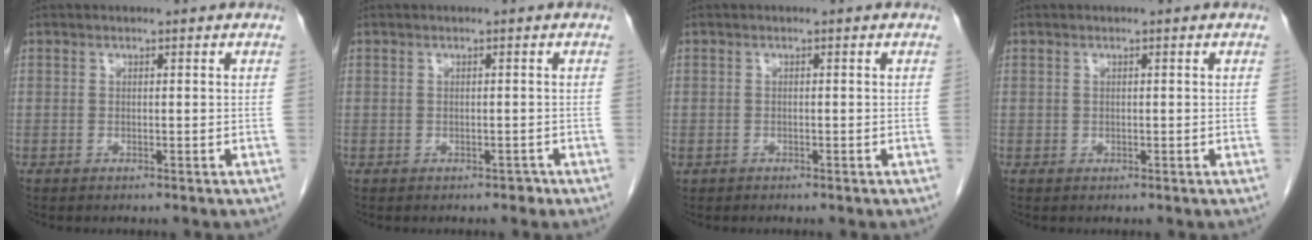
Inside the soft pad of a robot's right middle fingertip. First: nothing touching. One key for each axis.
{"total": 0.6, "fx": -0.4, "fy": 0.3, "fz": 0.2, "tx": 0.000, "ty": 0.001, "tz": -0.006}
{"total": 0.6, "fx": -0.4, "fy": 0.3, "fz": 0.1, "tx": -0.006, "ty": 0.002, "tz": -0.006}
{"total": 0.0}